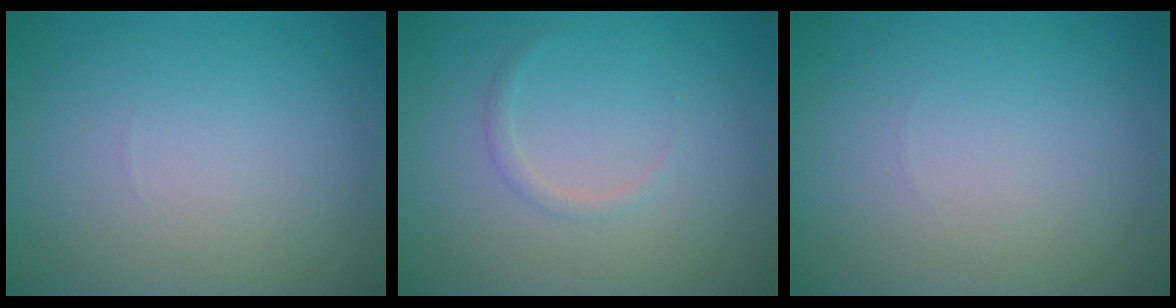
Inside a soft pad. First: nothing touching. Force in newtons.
{"total": 0.8, "press": 0.8, "slide": 0.0}
{"total": 0.0}